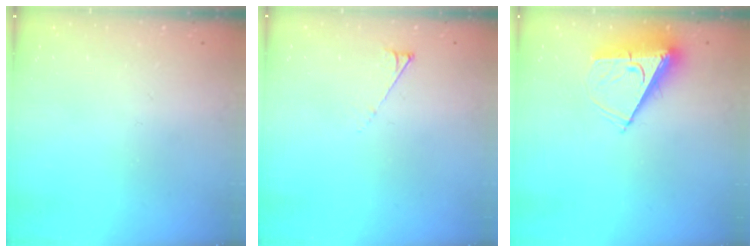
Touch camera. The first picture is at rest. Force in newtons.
{"total": 3.7, "press": 3.6, "slide": 0.6}
{"total": 8.2, "press": 8.2, "slide": 0.5}